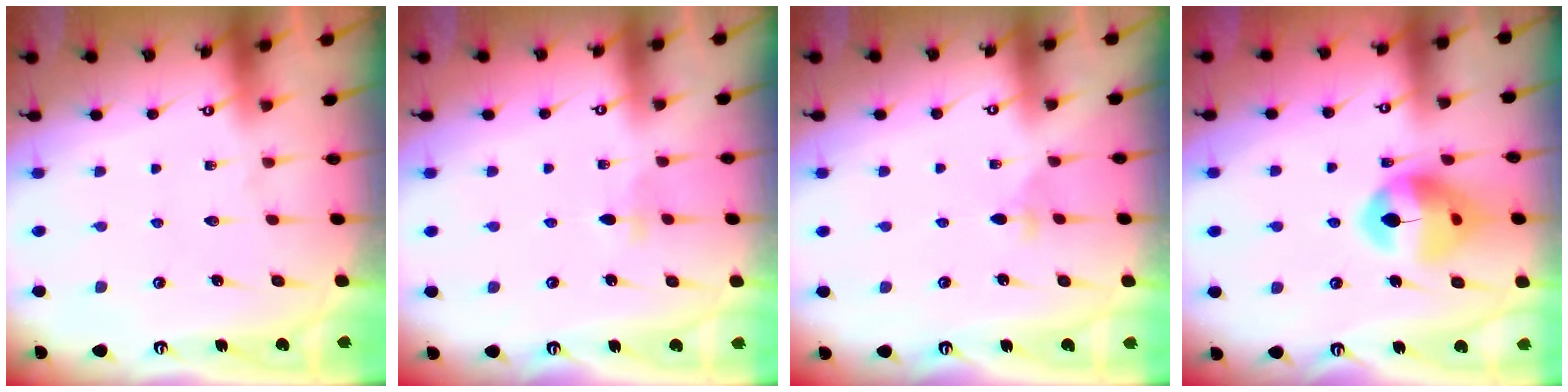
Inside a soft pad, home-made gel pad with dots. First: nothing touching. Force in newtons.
{"total": 2.7, "press": 2.6, "slide": 0.6}
{"total": 3.0, "press": 2.9, "slide": 0.5}
{"total": 13.8, "press": 13.6, "slide": 2.0}